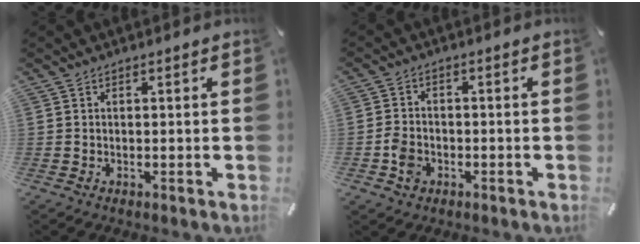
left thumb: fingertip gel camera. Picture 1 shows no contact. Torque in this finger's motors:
{"motor_torque": [-0.21, 0.30, 0.35, 0.33, 0.10]}